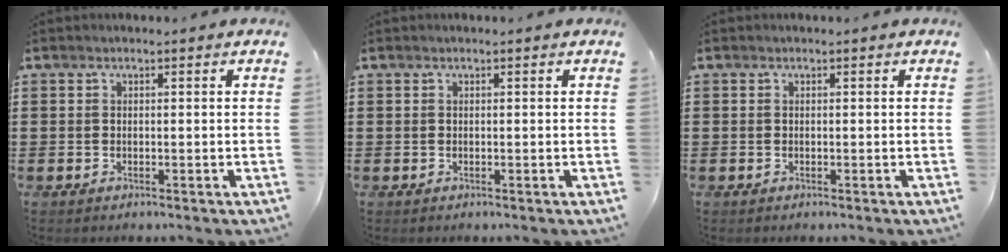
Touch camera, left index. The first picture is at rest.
{"total": 0.0}
{"total": 0.0}